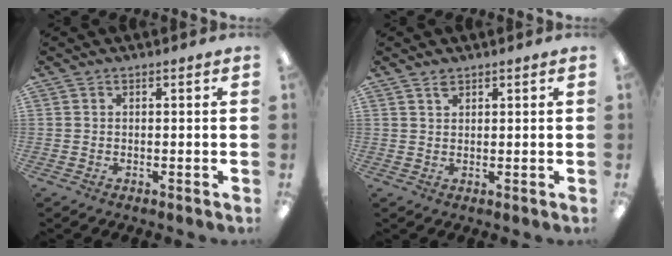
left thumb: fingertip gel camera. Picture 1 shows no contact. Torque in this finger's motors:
{"motor_torque": [0.08, 0.16, 0.22, 0.23, -0.01]}